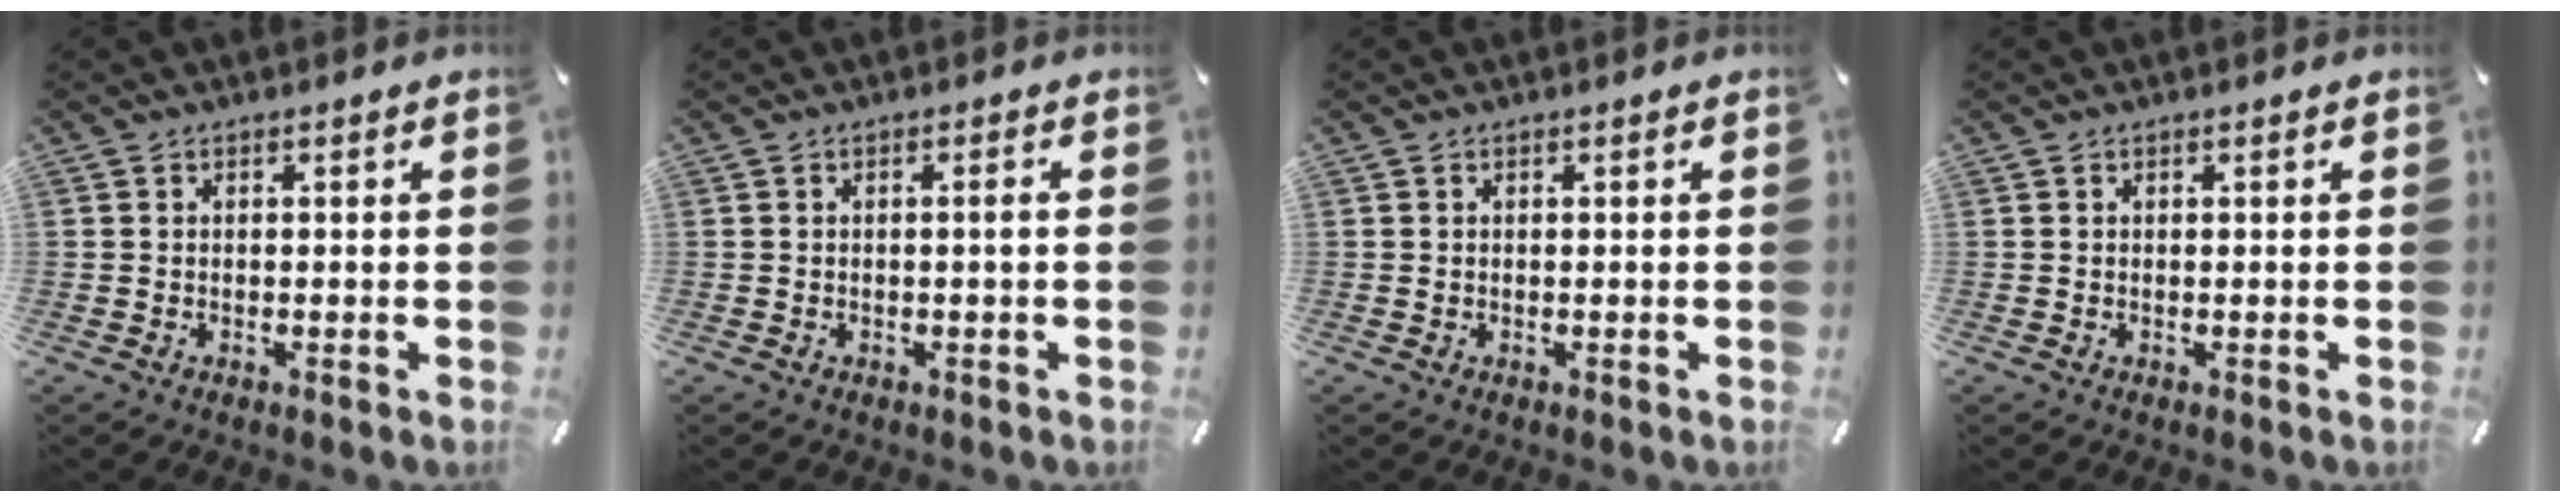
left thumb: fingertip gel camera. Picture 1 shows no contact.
{"total": 1.5, "force": [-0.1, 0.0, 1.5], "torque": [-0.026, -0.003, -0.002]}
{"total": 0.0}
{"total": 0.0}